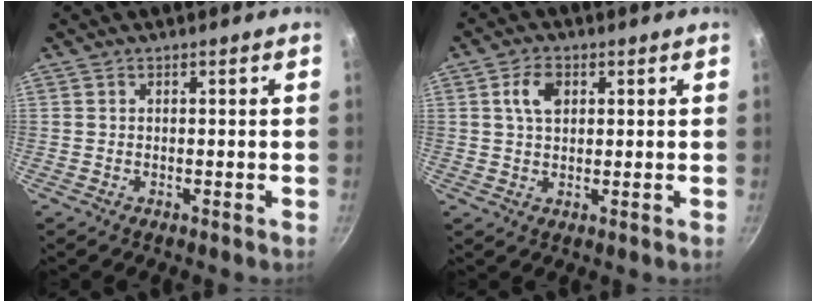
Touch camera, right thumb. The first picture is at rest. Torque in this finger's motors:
{"motor_torque": [0.05, 0.02, 0.32, 0.06, 0.10]}